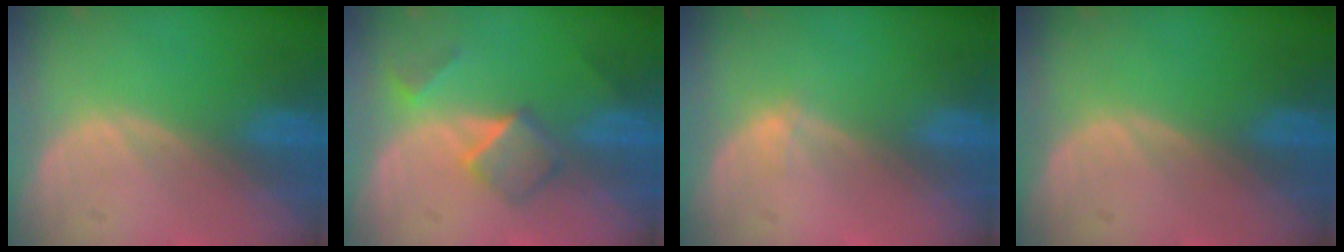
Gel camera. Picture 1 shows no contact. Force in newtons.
{"total": 5.1, "press": 4.5, "slide": 2.5}
{"total": 0.8, "press": 0.6, "slide": 0.5}
{"total": 0.0}